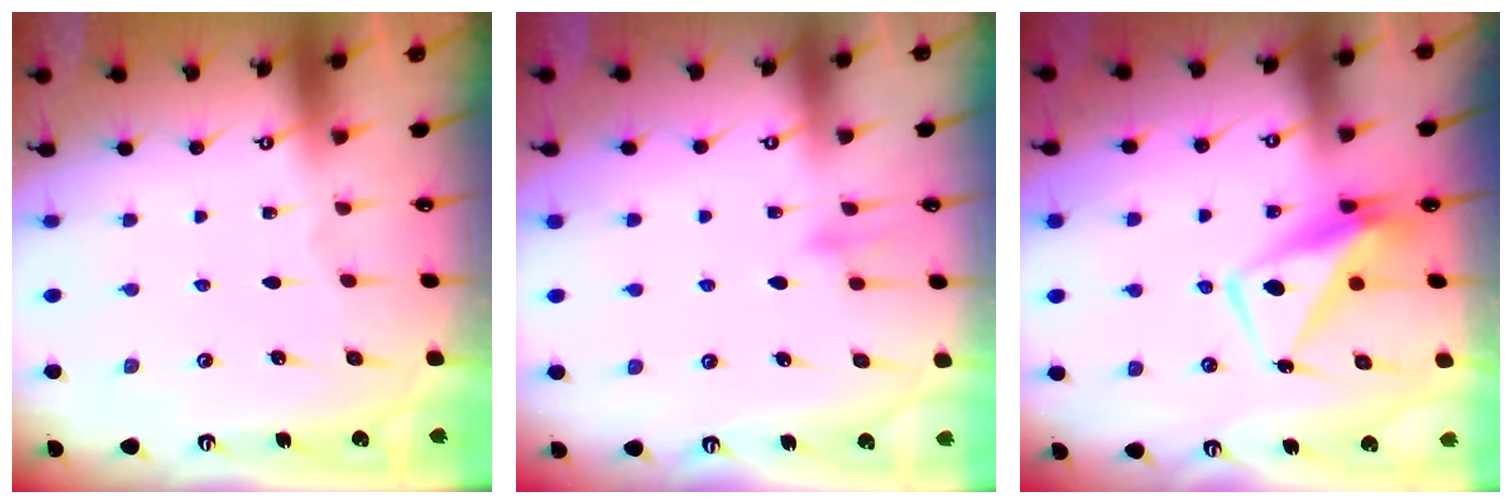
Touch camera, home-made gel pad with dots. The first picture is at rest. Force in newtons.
{"total": 7.5, "press": 7.4, "slide": 0.6}
{"total": 8.5, "press": 8.3, "slide": 1.5}